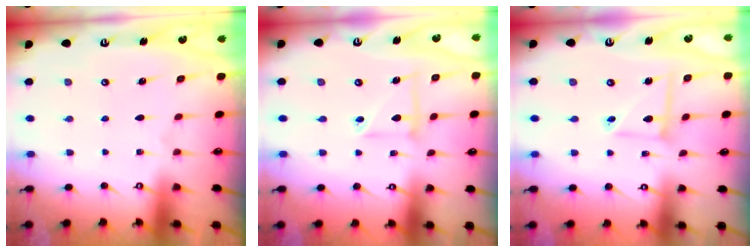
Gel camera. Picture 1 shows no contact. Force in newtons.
{"total": 5.3, "press": 5.3, "slide": 0.5}
{"total": 6.8, "press": 6.7, "slide": 0.5}